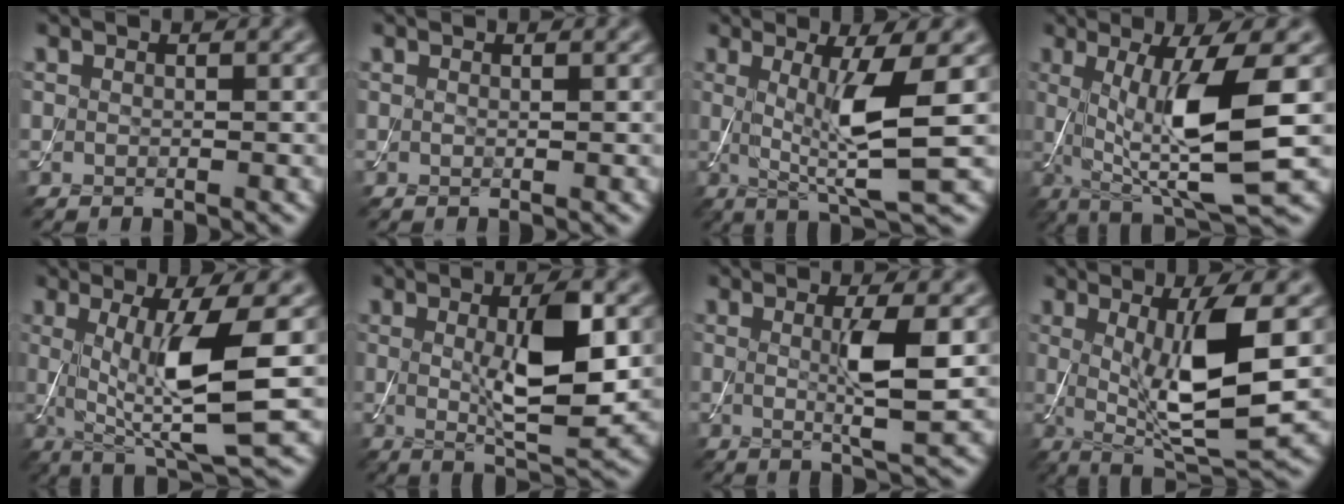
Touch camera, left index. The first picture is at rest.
{"total": 0.0}
{"total": 6.6, "force": [0.5, 1.0, 6.5], "torque": [-0.112, -0.008, 0.011]}
{"total": 9.8, "force": [0.2, 2.0, 9.6], "torque": [-0.158, -0.011, 0.013]}
{"total": 8.7, "force": [0.3, 1.6, 8.6], "torque": [-0.141, -0.012, 0.014]}
{"total": 7.3, "force": [0.7, 1.8, 7.0], "torque": [-0.114, -0.007, 0.016]}
{"total": 4.4, "force": [0.3, 0.6, 4.4], "torque": [-0.080, -0.007, 0.005]}
{"total": 9.1, "force": [0.8, 2.3, 8.8], "torque": [-0.147, -0.015, 0.023]}